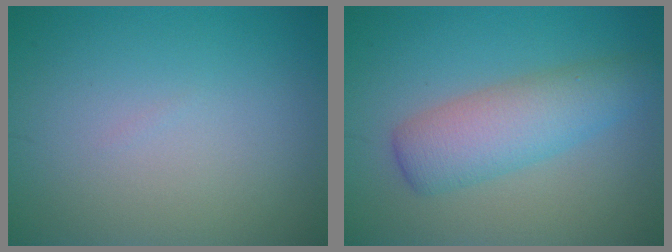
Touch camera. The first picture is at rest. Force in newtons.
{"total": 5.0, "press": 5.0, "slide": 0.1}